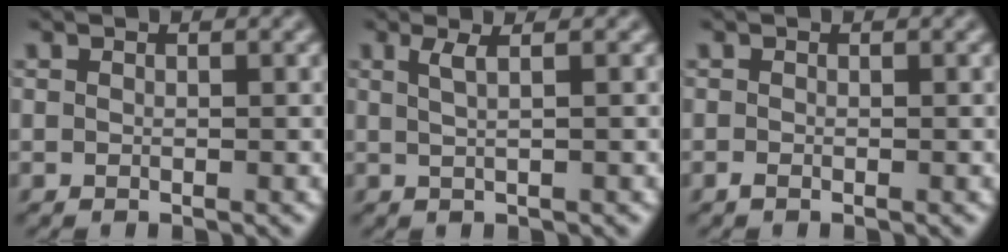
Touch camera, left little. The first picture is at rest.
{"total": 1.6, "force": [0.6, 0.2, 1.5], "torque": [-0.027, 0.005, 0.008]}
{"total": 0.5, "force": [-0.3, 0.2, 0.3], "torque": [-0.008, -0.001, -0.008]}